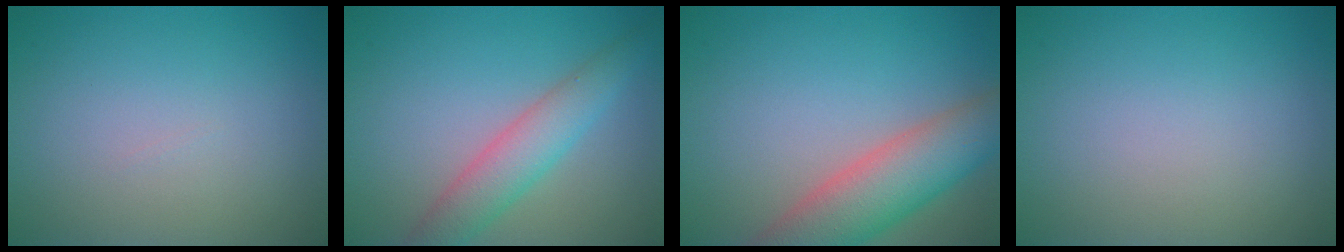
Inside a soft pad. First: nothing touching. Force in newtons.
{"total": 4.1, "press": 4.1, "slide": 0.1}
{"total": 7.1, "press": 7.0, "slide": 0.7}
{"total": 0.0}